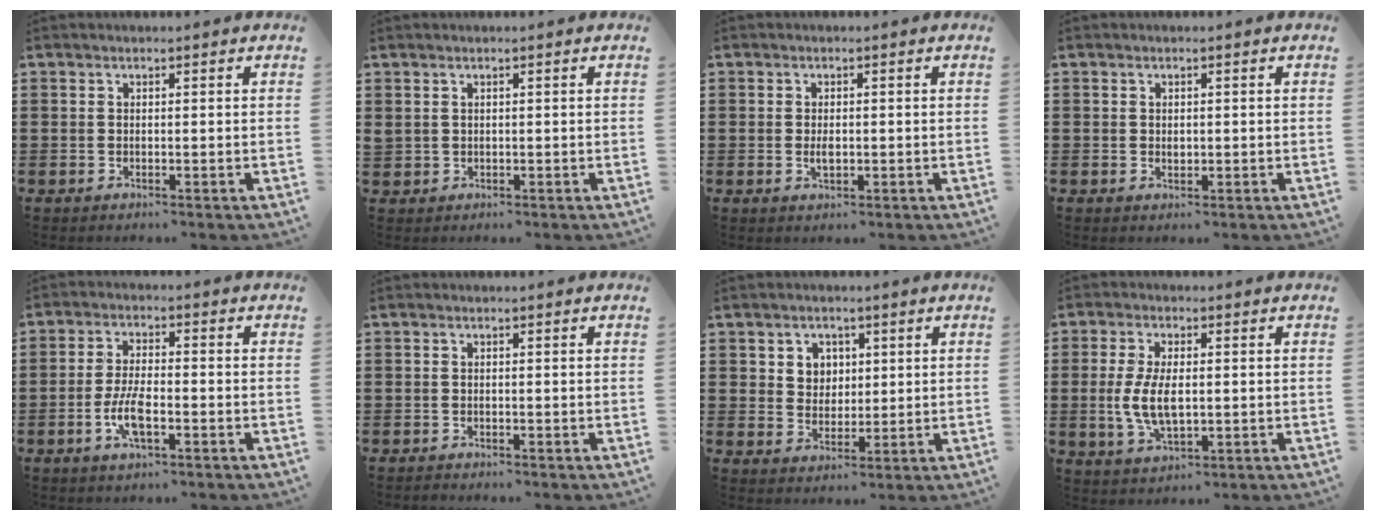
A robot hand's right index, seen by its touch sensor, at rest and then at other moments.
{"total": 0.9, "force": [0.5, 0.7, 0.3], "torque": [-0.008, 0.004, 0.009]}
{"total": 1.8, "force": [-0.1, 0.7, 1.6], "torque": [-0.031, -0.002, -0.001]}
{"total": 0.8, "force": [0.2, 0.6, 0.5], "torque": [-0.012, 0.003, 0.004]}
{"total": 5.6, "force": [-2.0, 1.8, 4.9], "torque": [-0.110, -0.005, -0.042]}
{"total": 0.5, "force": [-0.5, 0.0, -0.1], "torque": [-0.001, -0.001, -0.010]}
{"total": 3.8, "force": [1.5, 3.4, 0.7], "torque": [-0.022, 0.010, 0.025]}
{"total": 6.5, "force": [-0.3, 3.0, 5.8], "torque": [-0.128, -0.001, -0.009]}